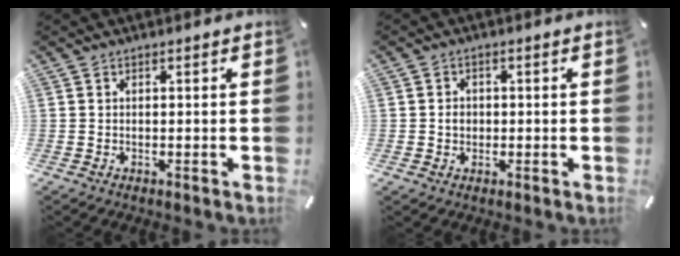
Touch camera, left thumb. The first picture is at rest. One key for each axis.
{"total": 2.7, "fx": -0.2, "fy": 2.3, "fz": 1.3, "tx": -0.026, "ty": 0.006, "tz": -0.007}